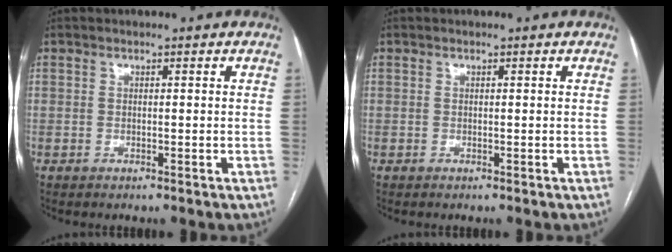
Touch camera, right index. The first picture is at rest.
{"total": 0.0}